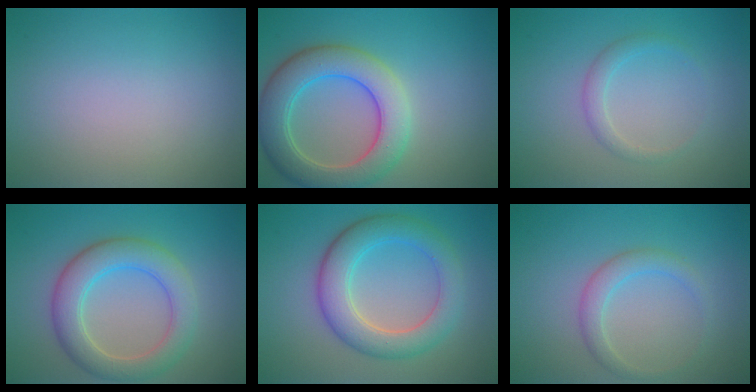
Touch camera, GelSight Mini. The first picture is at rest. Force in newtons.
{"total": 7.0, "press": 7.0, "slide": 0.7}
{"total": 1.5, "press": 1.5, "slide": 0.2}
{"total": 5.4, "press": 5.4, "slide": 0.1}
{"total": 5.8, "press": 5.8, "slide": 0.4}
{"total": 2.1, "press": 2.1, "slide": 0.1}